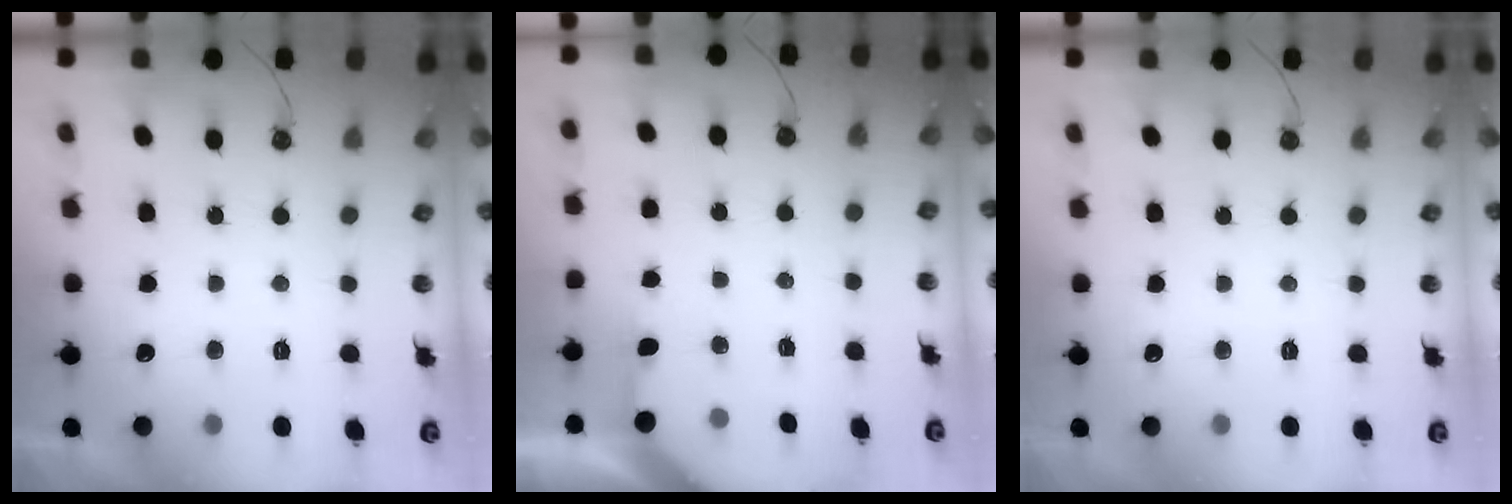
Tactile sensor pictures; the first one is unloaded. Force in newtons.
{"total": 2.2, "press": 2.2, "slide": 0.3}
{"total": 0.0}